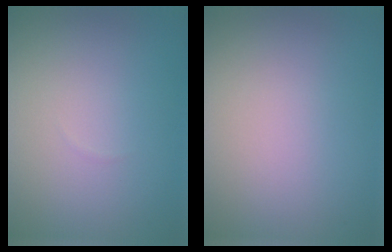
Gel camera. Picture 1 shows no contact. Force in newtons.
{"total": 0.0}